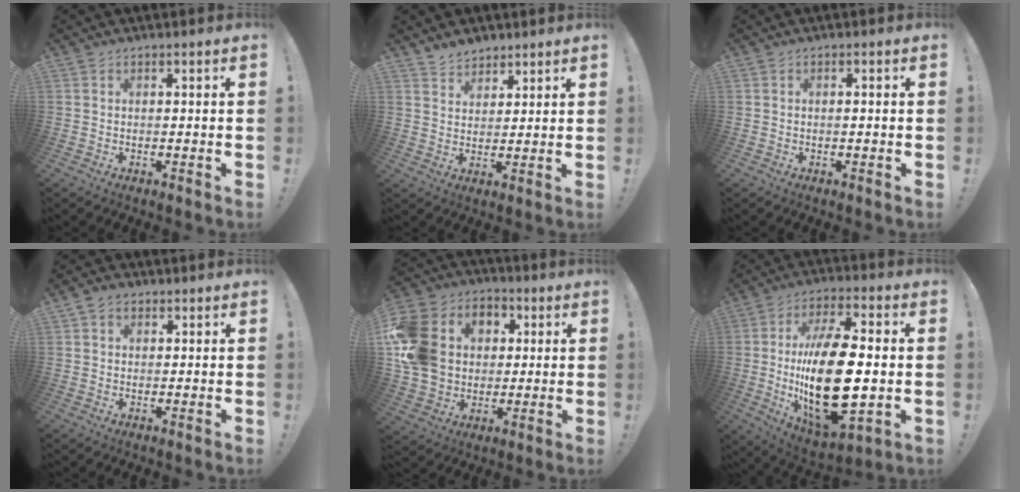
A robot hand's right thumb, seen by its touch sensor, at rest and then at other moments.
{"total": 5.2, "force": [4.5, 2.6, 0.5], "torque": [-0.007, -0.032, 0.085]}
{"total": 0.9, "force": [-0.5, -0.1, 0.7], "torque": [-0.012, 0.000, -0.009]}
{"total": 3.2, "force": [1.5, 2.4, 1.5], "torque": [-0.026, 0.000, 0.027]}
{"total": 17.9, "force": [1.5, 15.0, 9.7], "torque": [-0.167, 0.010, 0.039]}
{"total": 26.0, "force": [-1.0, 11.7, 23.2], "torque": [-0.436, -0.010, -0.011]}